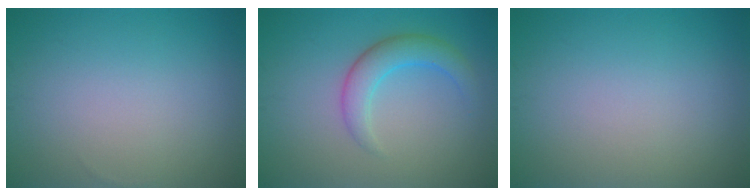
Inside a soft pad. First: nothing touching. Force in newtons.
{"total": 3.3, "press": 3.3, "slide": 0.1}
{"total": 0.0}